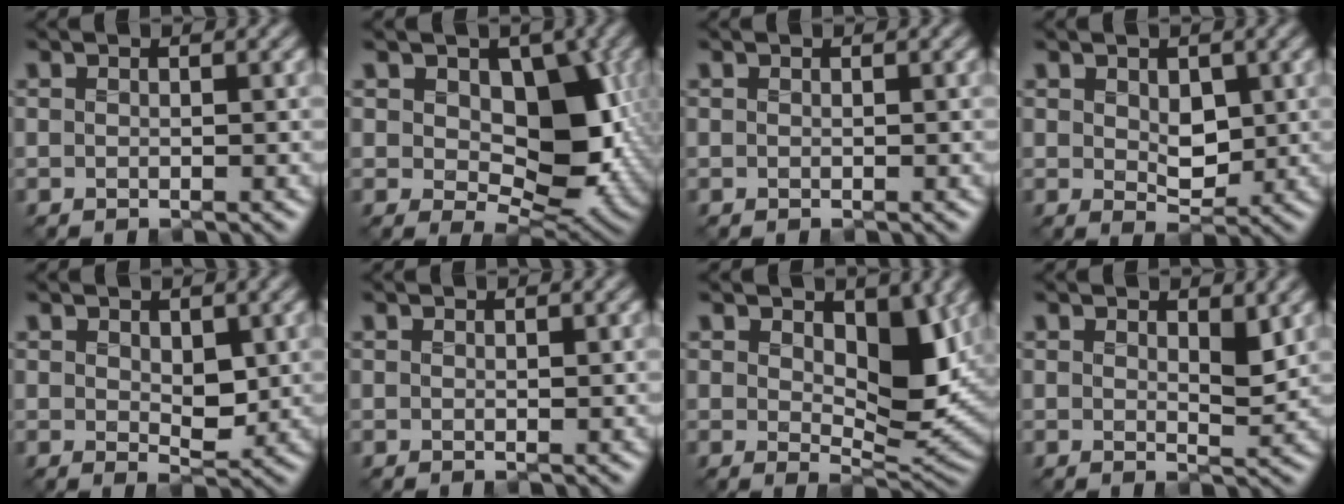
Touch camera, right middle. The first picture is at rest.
{"total": 8.6, "force": [1.1, 5.5, 6.5], "torque": [-0.099, -0.014, 0.008]}
{"total": 0.0}
{"total": 2.8, "force": [0.4, 1.9, 2.1], "torque": [-0.040, -0.007, 0.005]}
{"total": 2.6, "force": [0.5, 1.5, 2.0], "torque": [-0.034, -0.008, 0.007]}
{"total": 0.0}
{"total": 6.0, "force": [1.8, 3.2, 4.8], "torque": [-0.074, -0.017, 0.024]}
{"total": 2.3, "force": [1.1, 0.9, 1.7], "torque": [-0.029, -0.007, 0.018]}